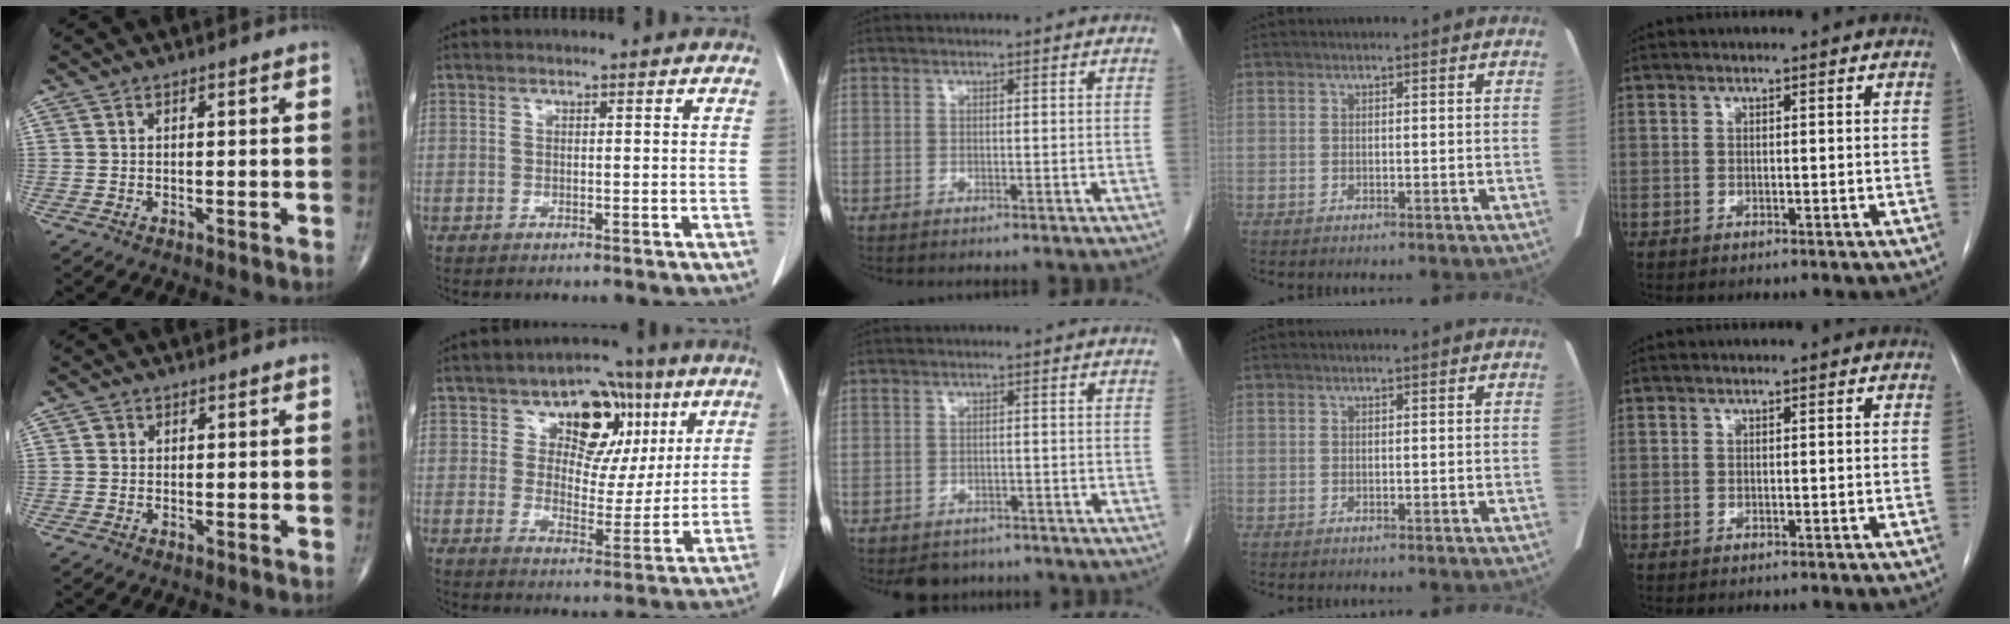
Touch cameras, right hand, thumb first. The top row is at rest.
{"thumb": {"total": 1.0, "force": [0.1, 1.0, 0.3], "torque": [0.001, 0.002, 0.000]}, "index": {"total": 10.6, "force": [4.7, 7.1, 6.3], "torque": [-0.072, 0.023, 0.073]}, "middle": {"total": 4.4, "force": [-3.8, 2.3, 0.4], "torque": [0.001, 0.002, -0.050]}}